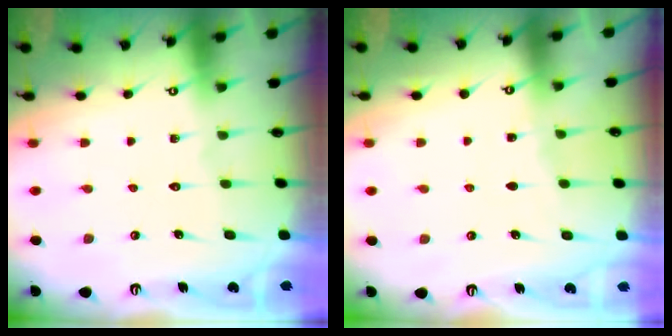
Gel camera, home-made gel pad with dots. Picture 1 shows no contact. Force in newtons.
{"total": 1.9, "press": 1.9, "slide": 0.4}